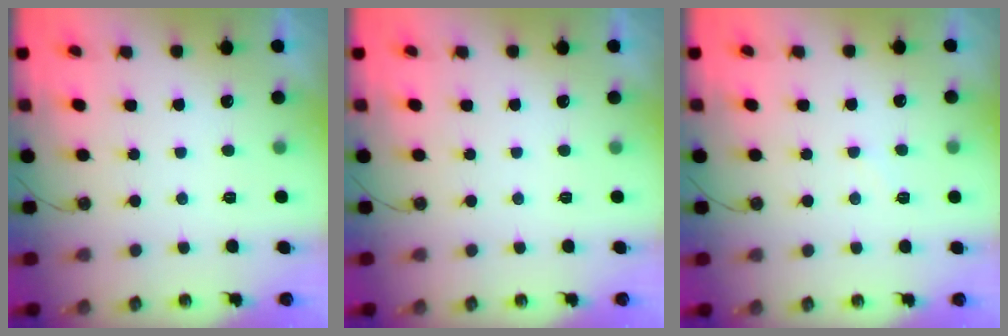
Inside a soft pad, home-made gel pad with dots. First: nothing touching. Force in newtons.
{"total": 0.0}
{"total": 6.8, "press": 6.8, "slide": 0.6}